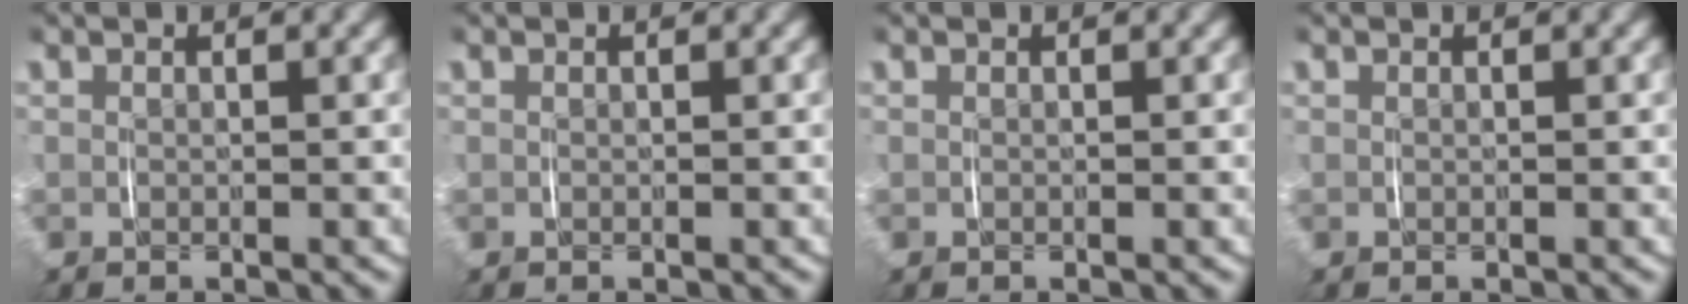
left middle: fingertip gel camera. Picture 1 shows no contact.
{"total": 0.0}
{"total": 0.0}
{"total": 0.0}